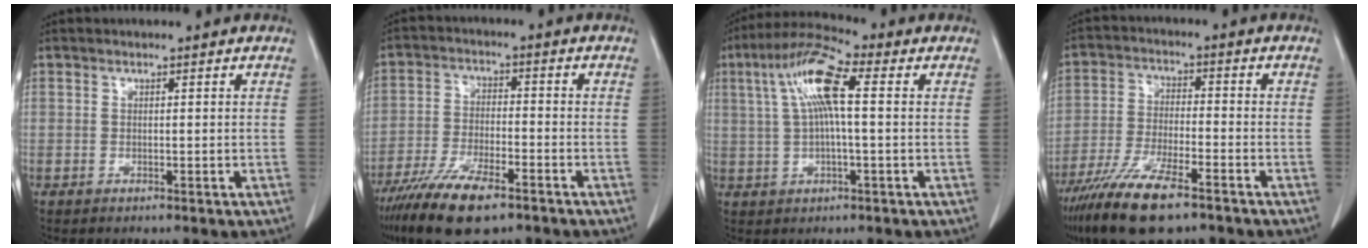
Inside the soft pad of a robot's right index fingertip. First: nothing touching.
{"total": 12.0, "force": [-8.3, 3.3, 7.9], "torque": [-0.147, -0.021, -0.147]}
{"total": 9.9, "force": [2.2, 1.5, 9.6], "torque": [-0.196, 0.025, 0.038]}
{"total": 12.6, "force": [-8.7, 2.7, 8.6], "torque": [-0.167, -0.026, -0.156]}